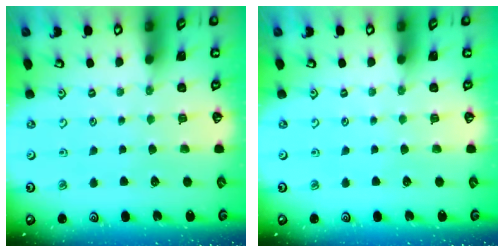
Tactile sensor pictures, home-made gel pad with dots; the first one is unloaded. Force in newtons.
{"total": 0.0}